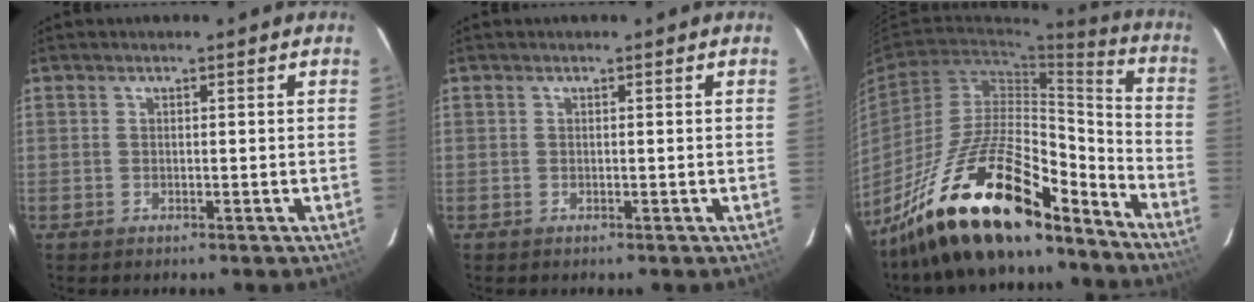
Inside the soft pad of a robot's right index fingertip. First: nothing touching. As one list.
[{"total": 0.0}, {"total": 23.4, "force": [-17.7, 6.9, 13.7], "torque": [-0.242, -0.004, -0.295]}]